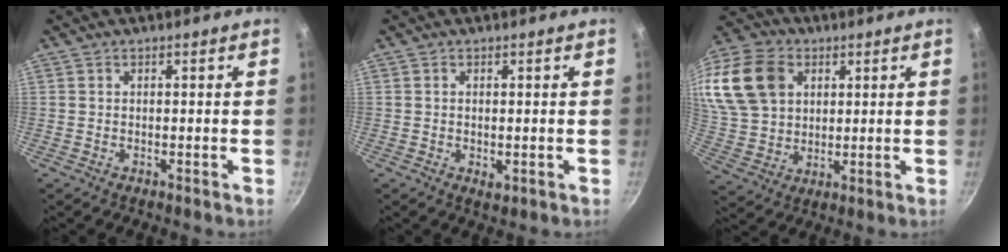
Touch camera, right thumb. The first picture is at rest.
{"total": 1.7, "force": [-0.2, 0.8, 1.5], "torque": [-0.024, -0.006, -0.001]}
{"total": 21.5, "force": [7.4, 16.0, 12.3], "torque": [-0.263, 0.014, 0.145]}